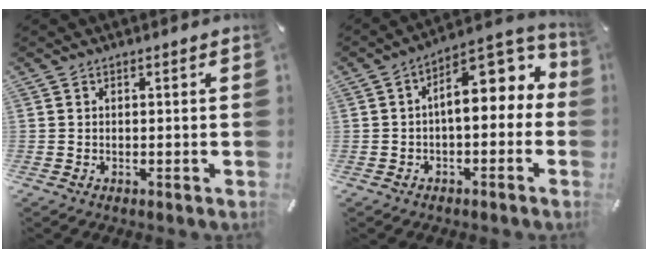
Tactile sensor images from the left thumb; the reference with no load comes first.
{"total": 13.1, "force": [3.2, 6.5, 10.9], "torque": [-0.148, -0.027, 0.052]}